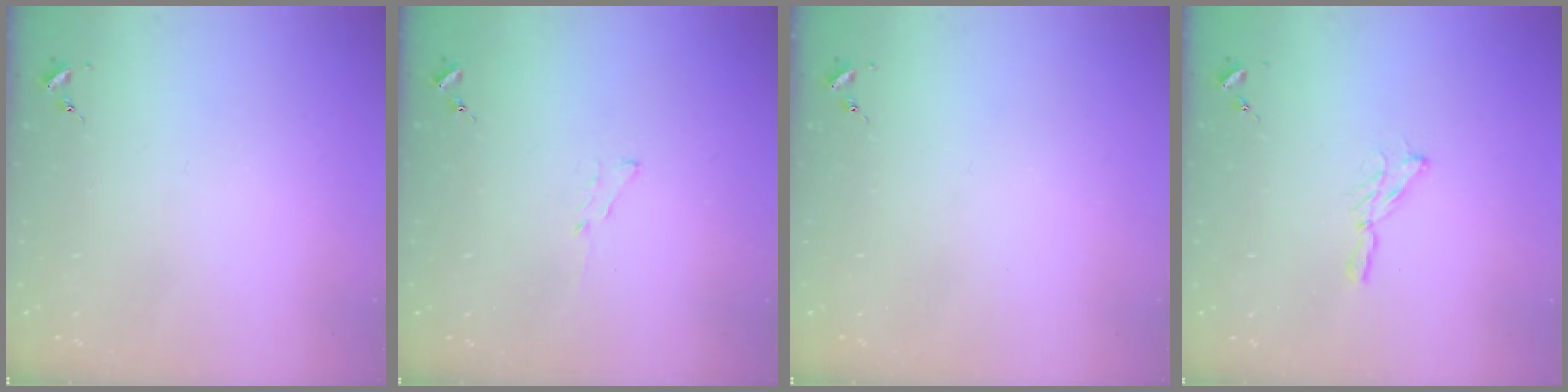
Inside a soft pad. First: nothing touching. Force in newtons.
{"total": 3.6, "press": 3.6, "slide": 0.4}
{"total": 0.0}
{"total": 5.3, "press": 5.3, "slide": 0.5}